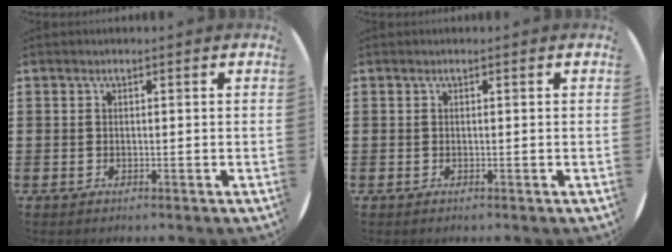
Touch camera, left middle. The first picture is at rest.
{"total": 0.0}